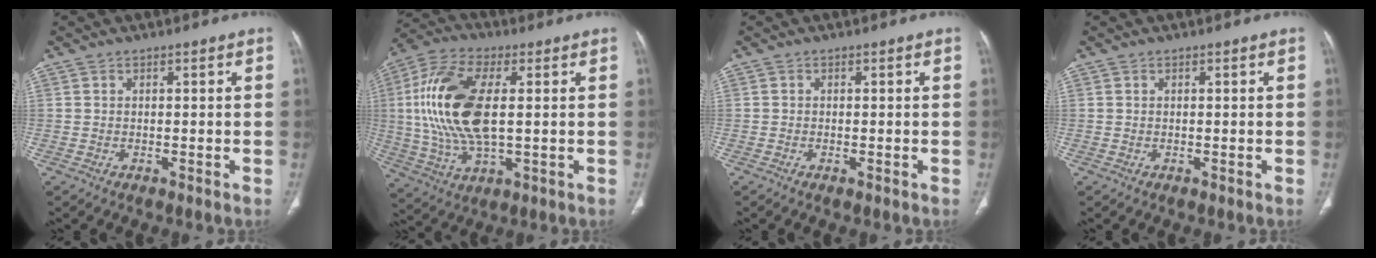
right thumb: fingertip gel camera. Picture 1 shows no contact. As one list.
[{"total": 18.6, "force": [2.2, 8.7, 16.3], "torque": [-0.343, 0.002, 0.042]}, {"total": 0.6, "force": [-0.4, 0.2, 0.5], "torque": [-0.011, -0.002, -0.005]}, {"total": 0.0}]